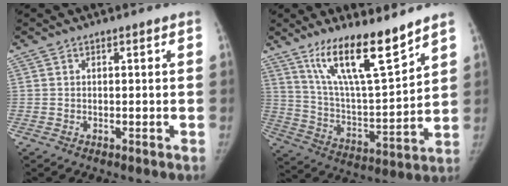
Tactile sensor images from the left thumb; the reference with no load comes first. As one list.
[{"total": 16.4, "force": [11.7, 3.1, 11.0], "torque": [-0.171, -0.075, 0.221]}]